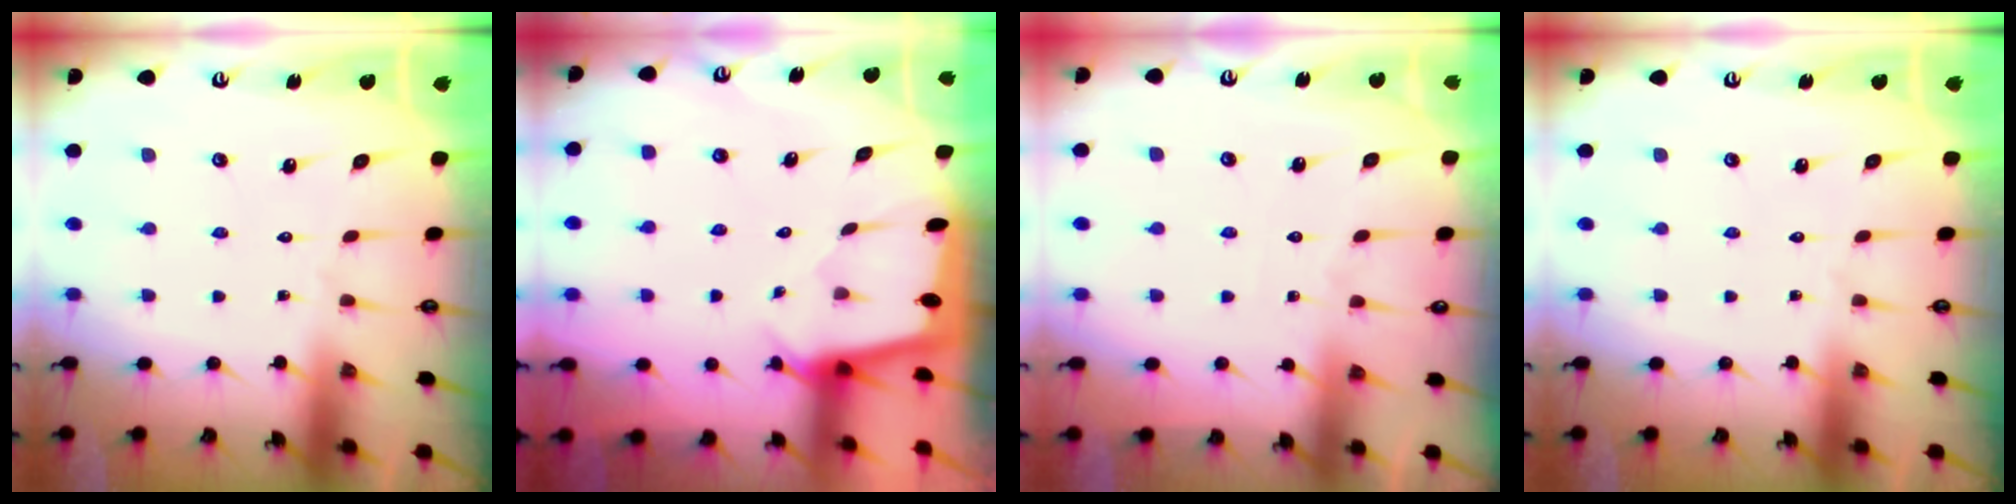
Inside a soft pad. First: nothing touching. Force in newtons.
{"total": 1.7, "press": 1.7, "slide": 0.2}
{"total": 2.3, "press": 2.3, "slide": 0.2}
{"total": 0.0}